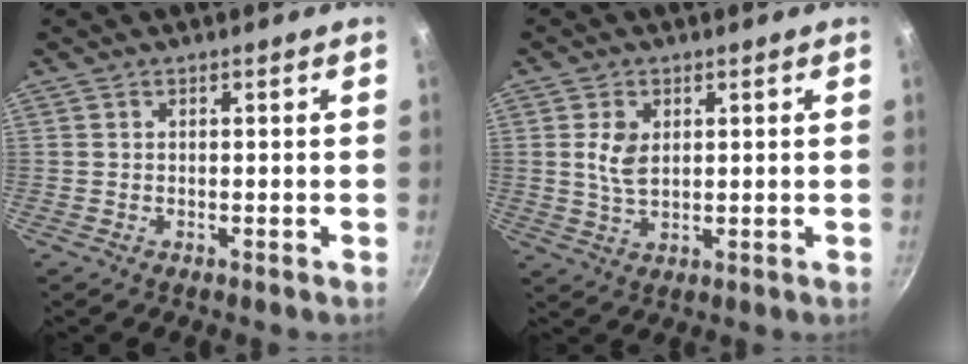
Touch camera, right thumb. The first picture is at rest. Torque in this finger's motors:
{"motor_torque": [0.02, 0.02, 0.04, -0.03, 0.03]}